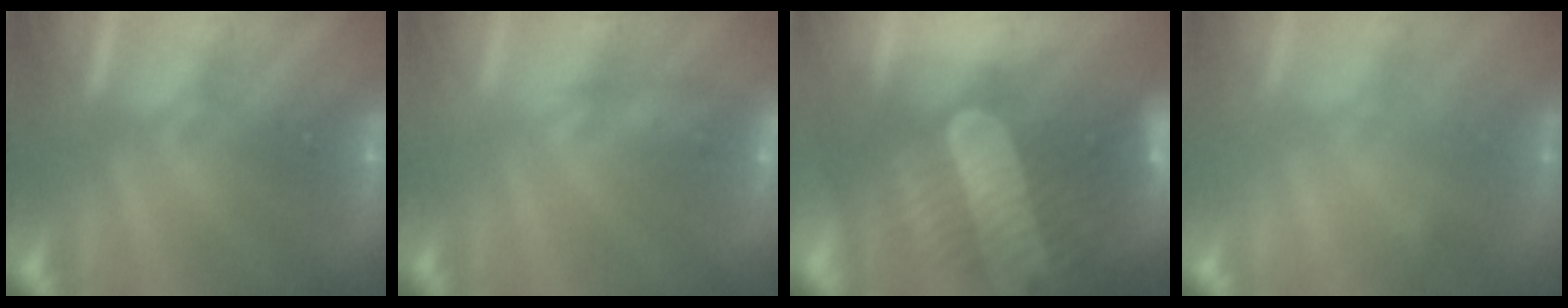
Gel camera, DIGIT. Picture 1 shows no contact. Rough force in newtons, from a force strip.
{"total": 4.5}
{"total": 11.8}
{"total": 2.6}